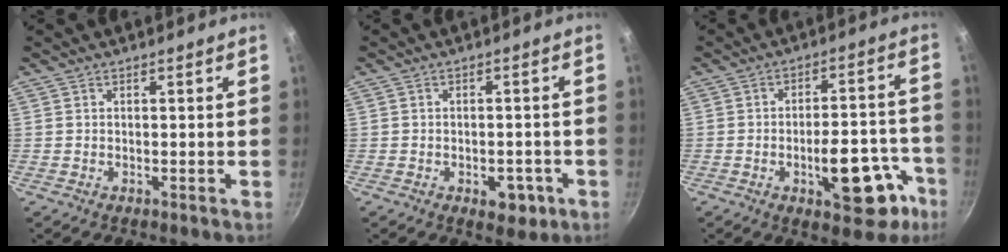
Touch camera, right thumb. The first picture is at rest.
{"total": 5.4, "force": [-2.2, 3.2, 3.7], "torque": [-0.023, 0.014, -0.020]}
{"total": 14.9, "force": [-6.4, 6.8, 11.5], "torque": [-0.101, 0.047, -0.080]}